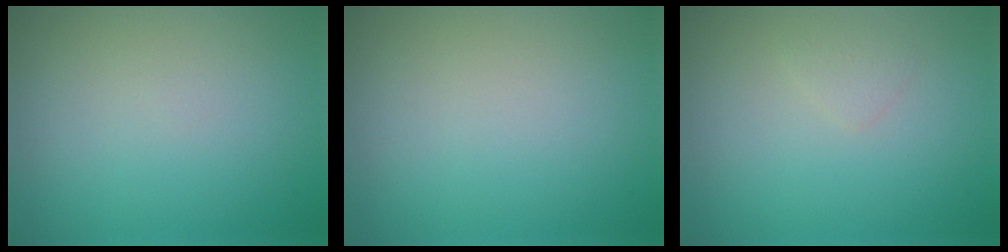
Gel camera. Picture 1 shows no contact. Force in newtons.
{"total": 0.0}
{"total": 0.8, "press": 0.8, "slide": 0.1}